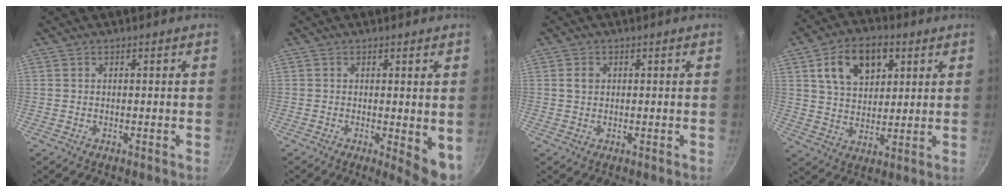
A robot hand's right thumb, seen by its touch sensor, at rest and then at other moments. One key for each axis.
{"total": 5.6, "fx": -0.2, "fy": 1.8, "fz": 5.3, "tx": -0.063, "ty": -0.011, "tz": 0.000}
{"total": 2.0, "fx": 0.4, "fy": 1.6, "fz": 1.1, "tx": -0.015, "ty": 0.003, "tz": 0.006}
{"total": 12.8, "fx": 4.9, "fy": 8.3, "fz": 8.4, "tx": -0.111, "ty": -0.006, "tz": 0.081}